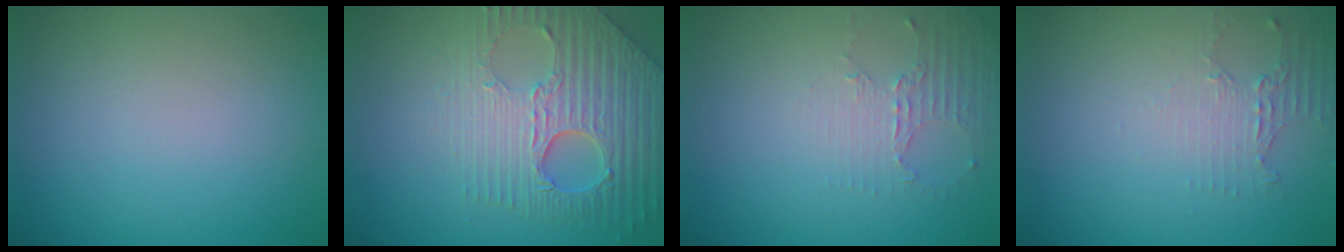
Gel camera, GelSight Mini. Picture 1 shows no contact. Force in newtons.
{"total": 6.3, "press": 5.3, "slide": 3.4}
{"total": 2.3, "press": 1.6, "slide": 1.6}
{"total": 2.0, "press": 1.4, "slide": 1.4}